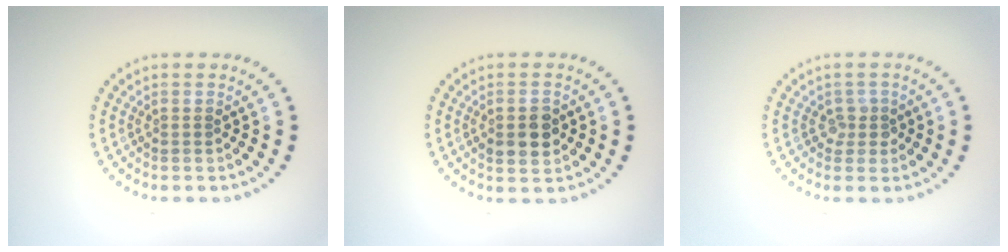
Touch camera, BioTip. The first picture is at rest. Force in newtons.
{"total": 2.9, "press": 2.9, "slide": 0.1}
{"total": 1.4, "press": 1.1, "slide": 0.8}